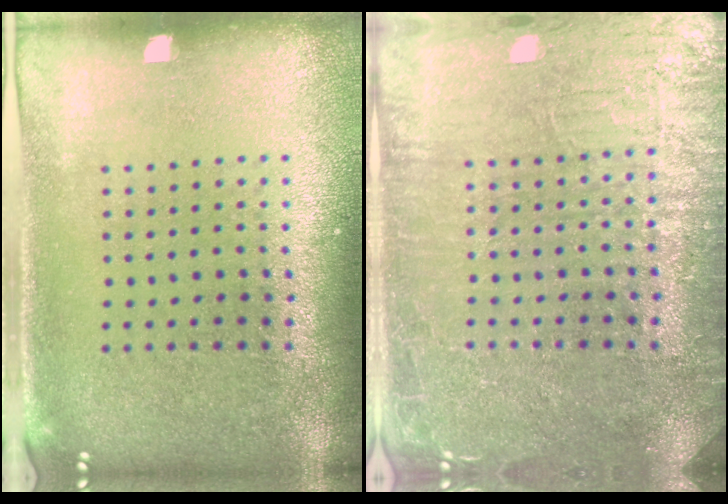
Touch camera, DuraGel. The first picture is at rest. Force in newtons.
{"total": 4.0, "press": 3.9, "slide": 0.7}